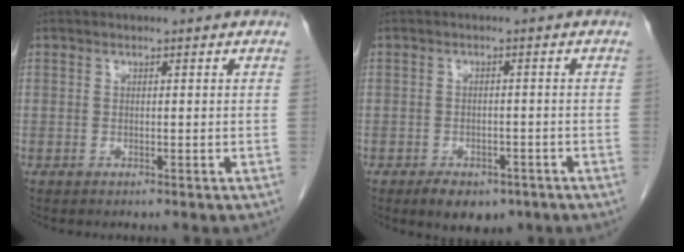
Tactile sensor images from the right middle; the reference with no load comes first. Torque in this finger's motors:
{"motor_torque": [0.77, -0.50, 0.07, 0.03]}